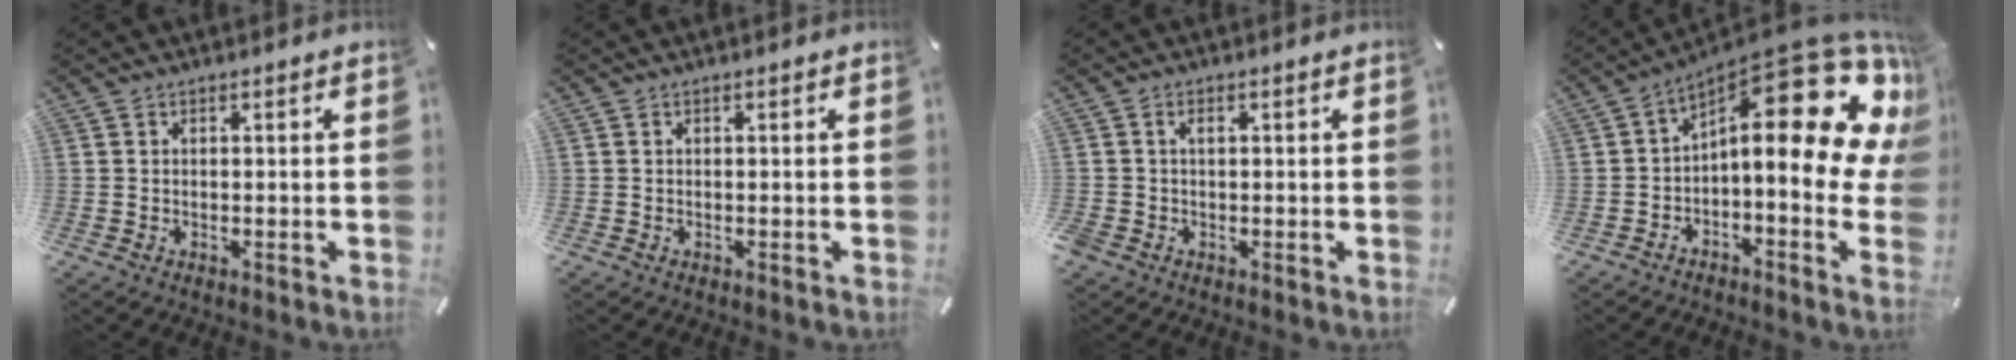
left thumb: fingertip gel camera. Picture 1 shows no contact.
{"total": 0.0}
{"total": 1.8, "force": [0.0, 1.5, 1.0], "torque": [-0.022, 0.006, -0.003]}
{"total": 19.6, "force": [7.5, 7.1, 16.6], "torque": [-0.220, -0.090, 0.122]}